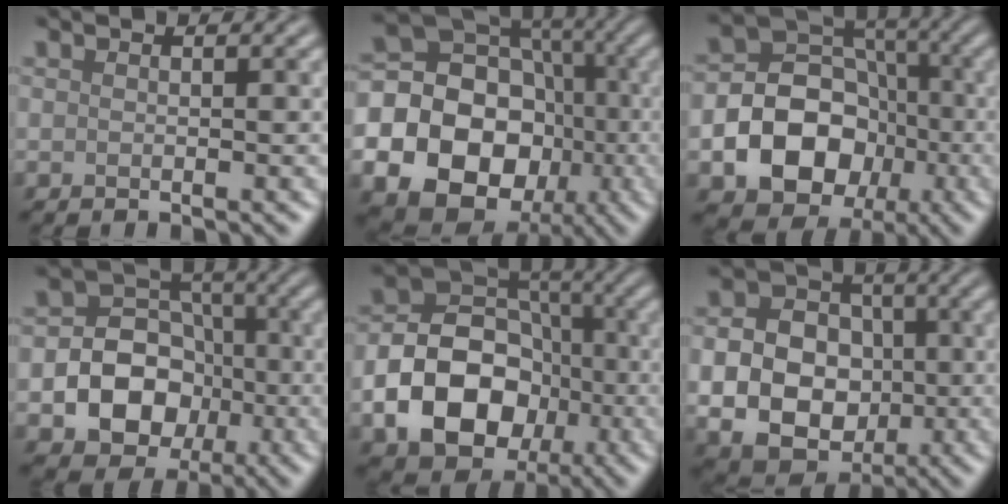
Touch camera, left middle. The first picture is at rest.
{"total": 25.0, "force": [-6.4, 22.5, 8.8], "torque": [-0.194, -0.036, -0.131]}
{"total": 10.5, "force": [-2.7, 8.5, 5.6], "torque": [-0.077, -0.013, -0.070]}
{"total": 8.4, "force": [-2.0, 6.9, 4.2], "torque": [-0.045, -0.003, -0.058]}
{"total": 10.7, "force": [-3.0, 8.0, 6.4], "torque": [-0.110, -0.004, -0.058]}
{"total": 11.9, "force": [-1.5, 10.2, 5.9], "torque": [-0.098, -0.029, -0.037]}